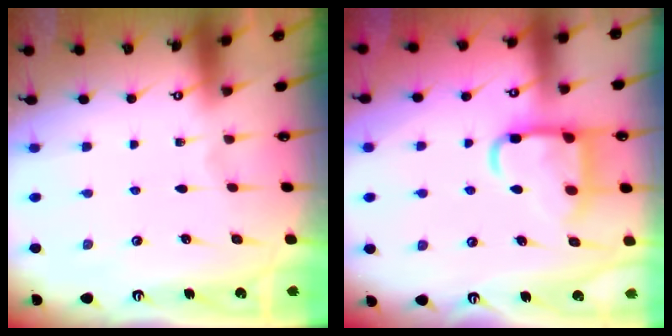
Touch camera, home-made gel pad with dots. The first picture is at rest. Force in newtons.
{"total": 13.6, "press": 13.5, "slide": 1.5}